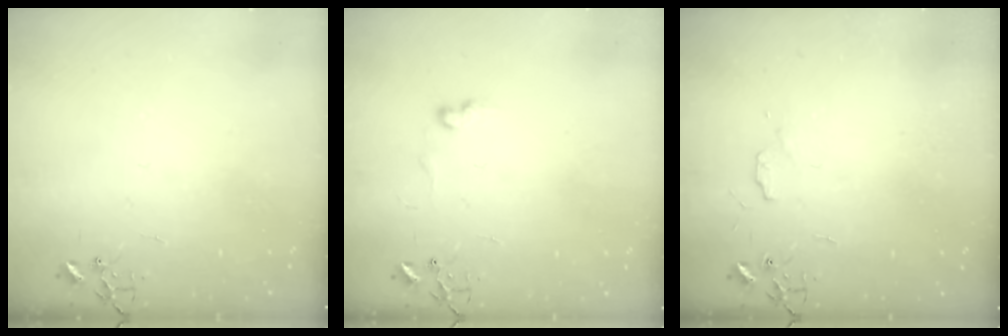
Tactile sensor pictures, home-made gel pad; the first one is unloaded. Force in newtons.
{"total": 5.7, "press": 5.7, "slide": 0.7}
{"total": 4.7, "press": 4.6, "slide": 0.7}